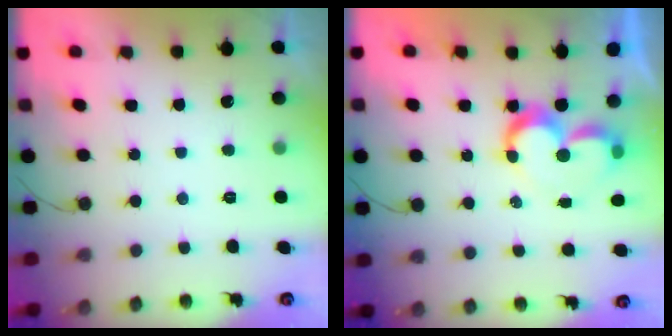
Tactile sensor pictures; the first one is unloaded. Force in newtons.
{"total": 8.8, "press": 8.8, "slide": 0.8}